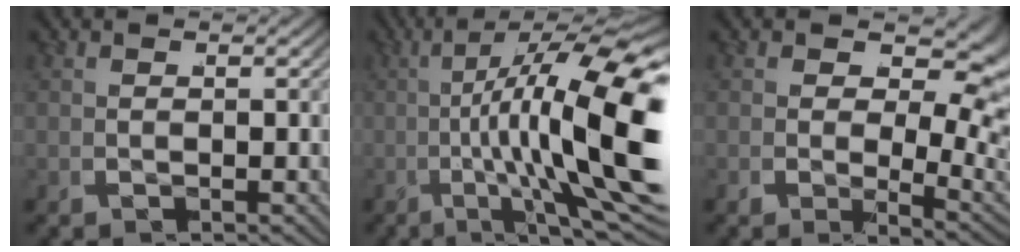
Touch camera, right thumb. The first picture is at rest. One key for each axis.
{"total": 14.2, "fx": 0.4, "fy": 4.9, "fz": 13.3, "tx": -0.195, "ty": 0.000, "tz": 0.007}
{"total": 6.2, "fx": 0.2, "fy": 3.8, "fz": 4.8, "tx": -0.063, "ty": -0.031, "tz": 0.017}